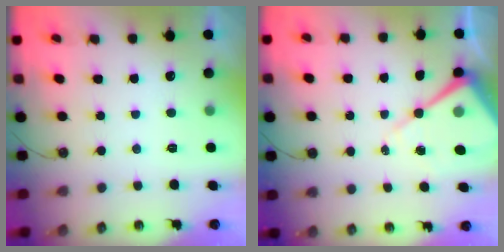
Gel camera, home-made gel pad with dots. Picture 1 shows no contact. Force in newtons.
{"total": 11.7, "press": 11.7, "slide": 1.1}